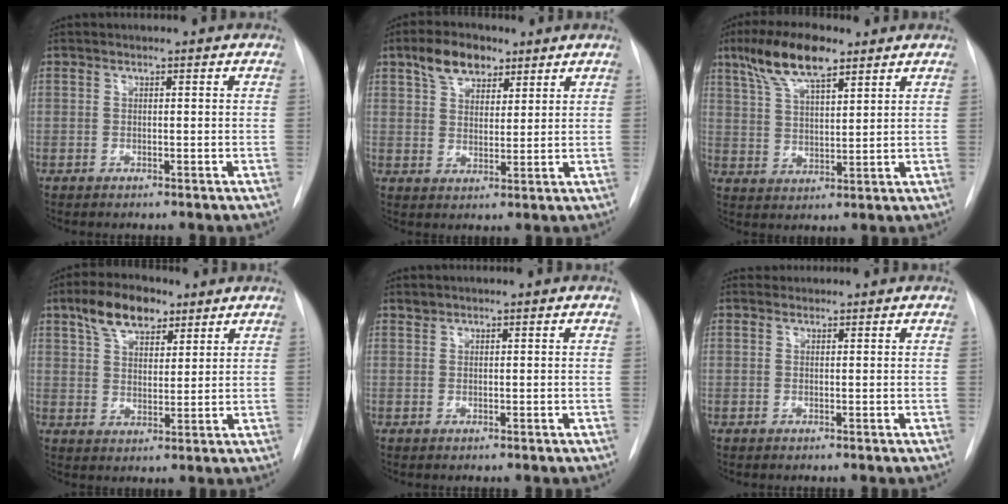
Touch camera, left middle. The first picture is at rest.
{"total": 6.8, "force": [4.4, 3.8, 3.6], "torque": [-0.063, 0.016, 0.080]}
{"total": 10.4, "force": [6.8, 2.8, 7.3], "torque": [-0.145, 0.020, 0.128]}
{"total": 8.5, "force": [5.5, 4.1, 5.1], "torque": [-0.094, 0.018, 0.099]}
{"total": 0.7, "force": [0.6, 0.3, 0.0], "torque": [-0.002, 0.005, 0.011]}
{"total": 0.9, "force": [0.7, 0.4, -0.2], "torque": [0.002, 0.008, 0.011]}